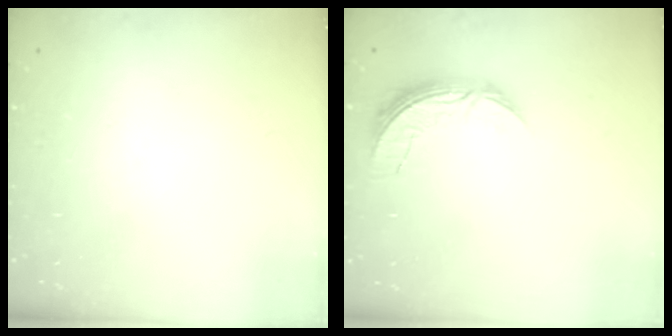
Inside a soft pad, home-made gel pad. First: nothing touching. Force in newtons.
{"total": 7.2, "press": 7.1, "slide": 0.5}